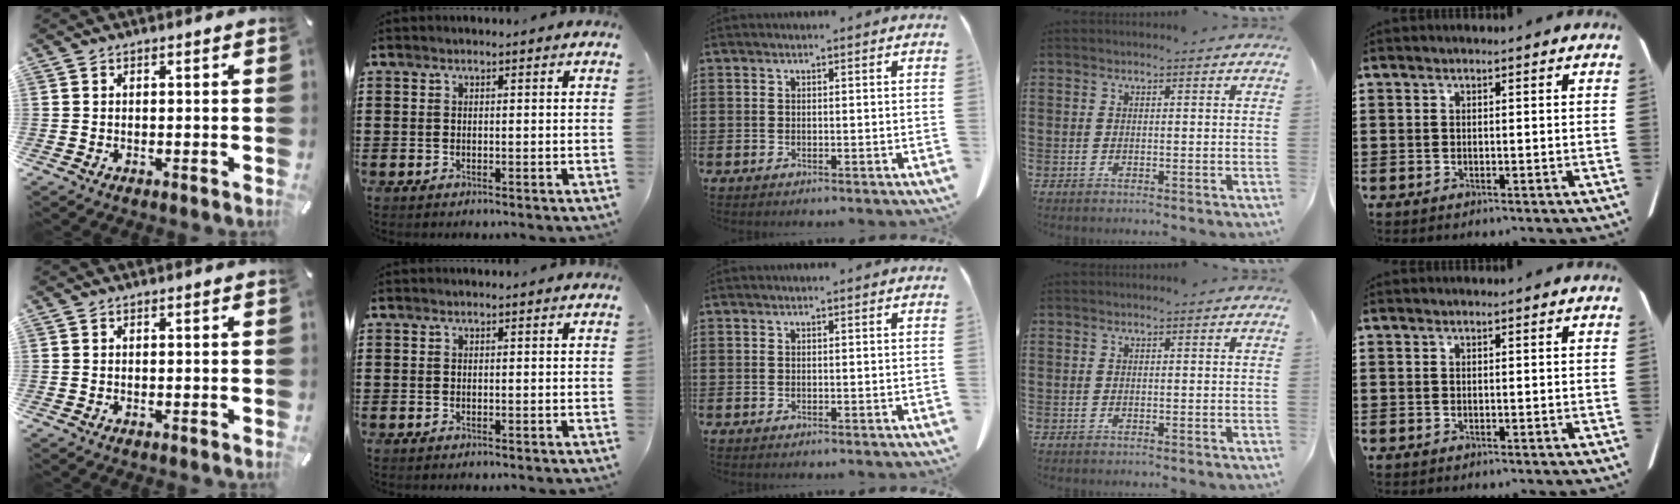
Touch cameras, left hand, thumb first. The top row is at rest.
{}